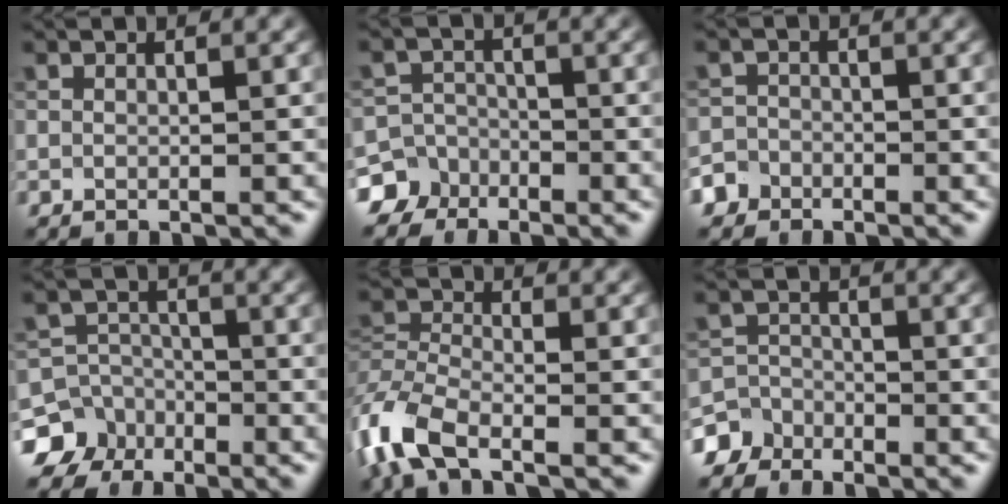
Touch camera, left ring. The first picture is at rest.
{"total": 7.0, "force": [-4.9, 5.0, 0.6], "torque": [0.007, -0.013, -0.103]}
{"total": 3.6, "force": [-2.7, 2.4, 0.1], "torque": [0.014, -0.004, -0.053]}
{"total": 8.2, "force": [-5.4, 6.0, 1.1], "torque": [-0.008, -0.021, -0.109]}
{"total": 6.4, "force": [-4.2, 2.6, 4.0], "torque": [-0.093, -0.005, -0.099]}
{"total": 4.9, "force": [-3.9, 2.9, 0.2], "torque": [0.019, -0.003, -0.075]}